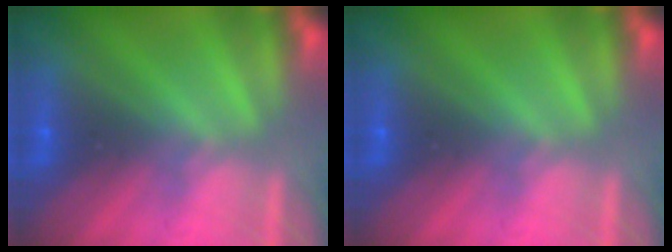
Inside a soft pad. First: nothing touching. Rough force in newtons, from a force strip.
{"total": 0.0}